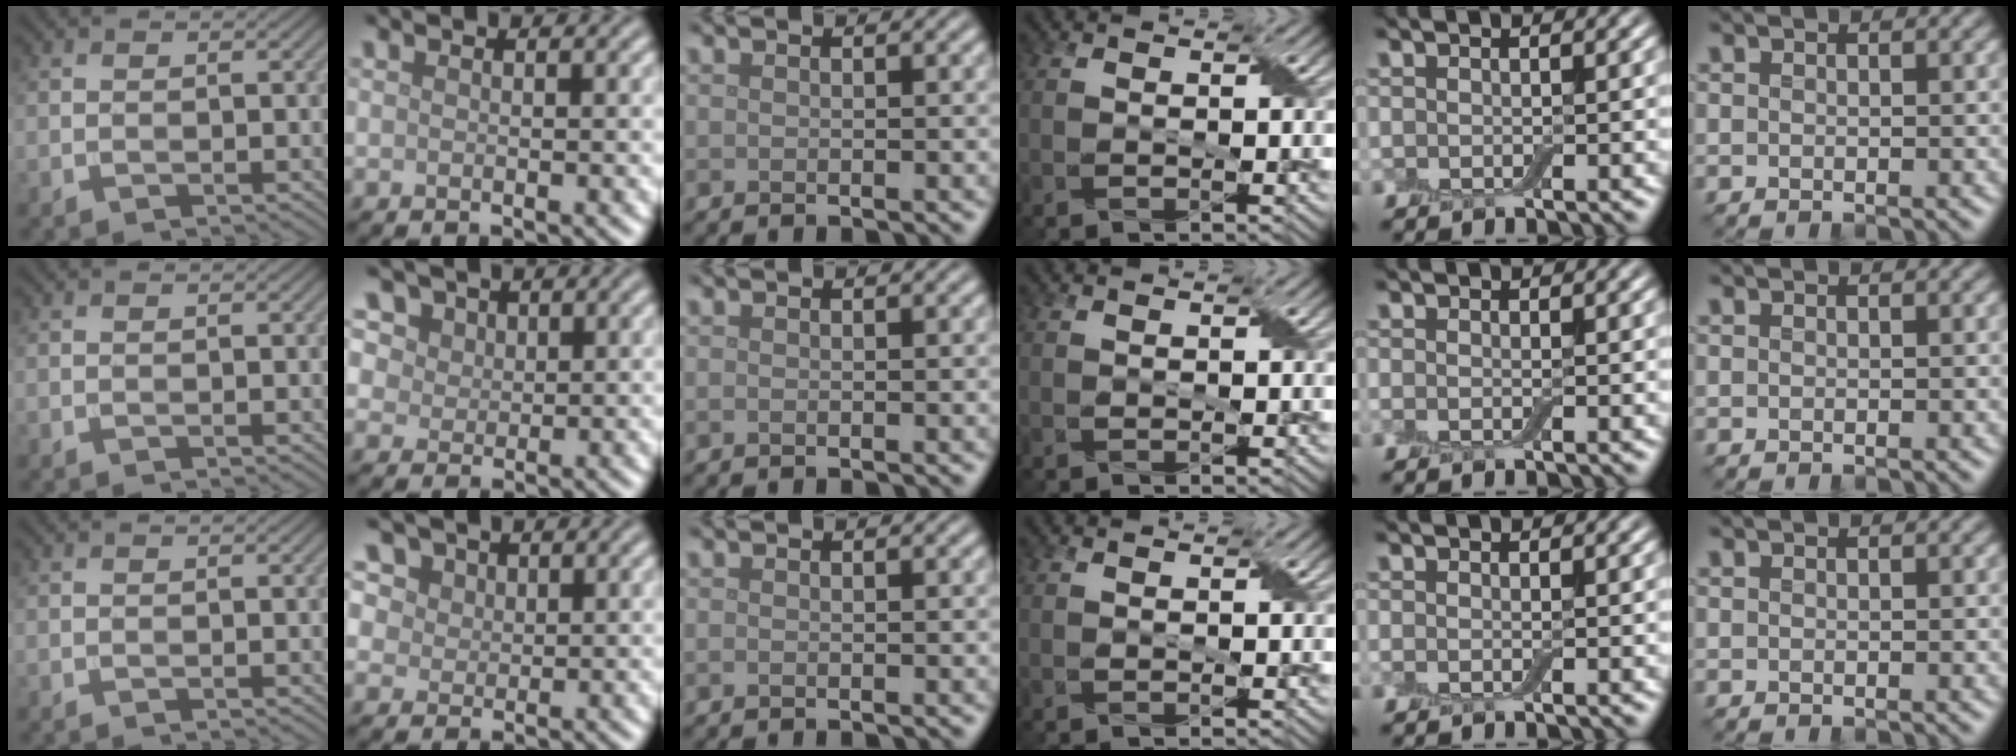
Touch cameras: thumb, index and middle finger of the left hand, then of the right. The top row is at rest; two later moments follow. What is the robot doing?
{"motion": "fold", "object": "cloth"}